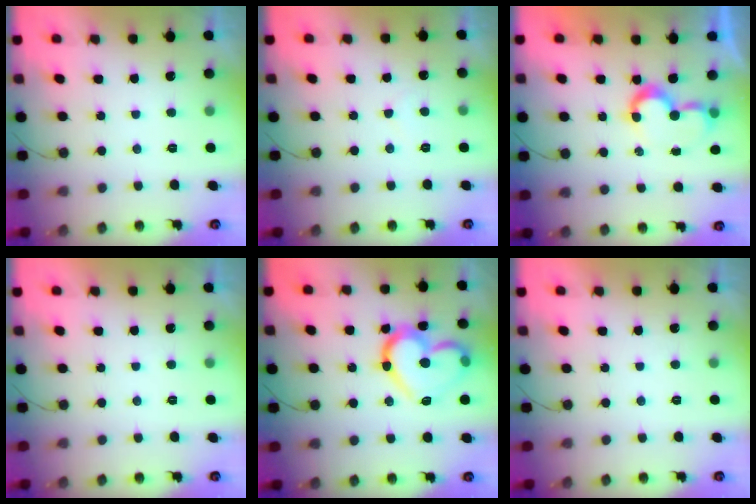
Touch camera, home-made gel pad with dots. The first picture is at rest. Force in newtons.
{"total": 3.5, "press": 3.5, "slide": 0.1}
{"total": 7.7, "press": 7.7, "slide": 0.2}
{"total": 2.0, "press": 2.0, "slide": 0.1}
{"total": 18.6, "press": 18.6, "slide": 1.5}
{"total": 1.7, "press": 1.7, "slide": 0.1}